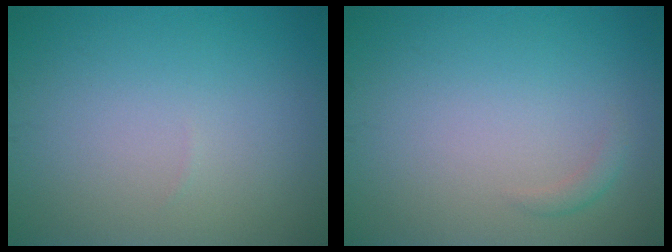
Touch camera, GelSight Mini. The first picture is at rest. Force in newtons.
{"total": 0.9, "press": 0.9, "slide": 0.0}